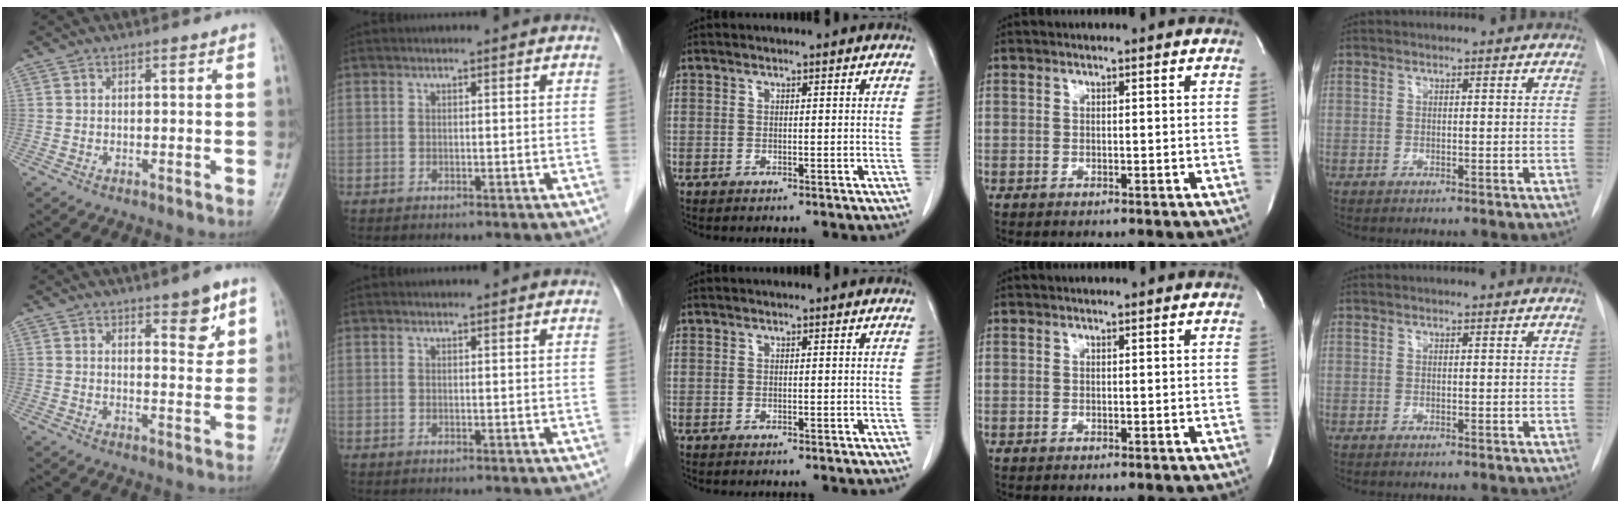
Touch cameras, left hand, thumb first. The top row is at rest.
{"thumb": {"total": 6.8, "force": [3.9, 2.5, 4.9], "torque": [-0.047, -0.025, 0.051]}, "index": {"total": 1.7, "force": [1.6, 0.2, 0.4], "torque": [-0.013, 0.010, 0.016]}}